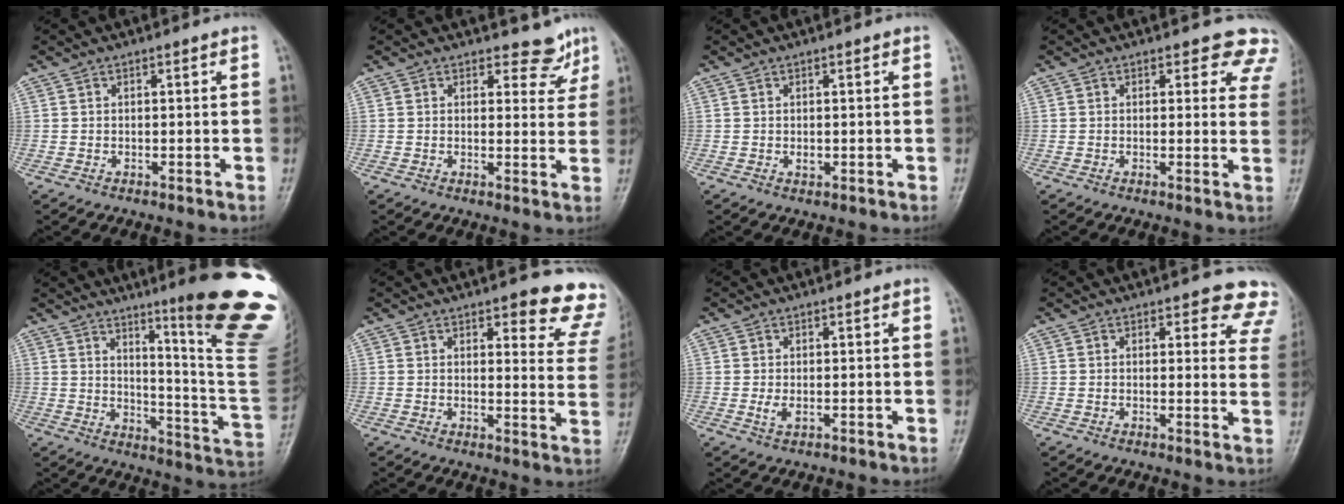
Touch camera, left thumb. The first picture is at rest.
{"total": 4.8, "force": [4.0, 2.5, 0.7], "torque": [0.018, -0.032, 0.040]}
{"total": 1.2, "force": [0.2, 0.8, 0.8], "torque": [-0.011, -0.002, 0.005]}
{"total": 7.6, "force": [6.5, 3.7, 1.5], "torque": [0.039, -0.025, 0.041]}
{"total": 23.7, "force": [14.2, 1.7, 19.0], "torque": [-0.209, -0.103, 0.197]}
{"total": 10.8, "force": [9.4, 3.4, 3.9], "torque": [0.005, -0.057, 0.077]}
{"total": 1.9, "force": [0.1, 1.1, 1.5], "torque": [-0.031, -0.006, 0.004]}
{"total": 9.1, "force": [7.9, 3.8, 2.4], "torque": [0.031, -0.038, 0.056]}